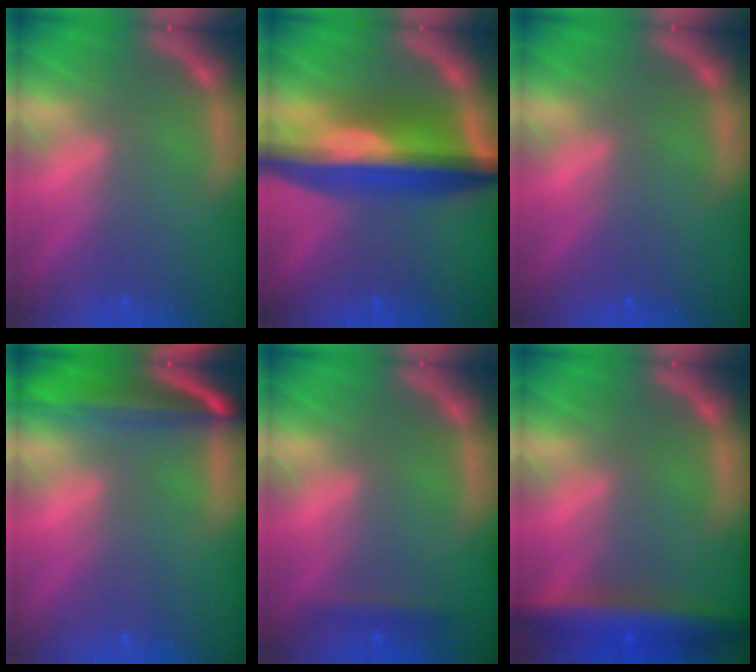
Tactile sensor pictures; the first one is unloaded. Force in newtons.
{"total": 10.0}
{"total": 0.0}
{"total": 7.1}
{"total": 1.4}
{"total": 6.5}